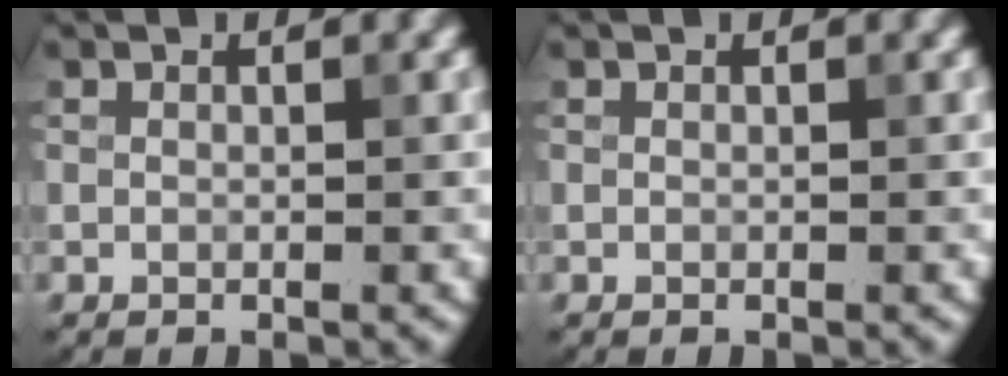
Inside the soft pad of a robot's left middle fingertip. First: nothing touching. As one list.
[{"total": 0.0}]